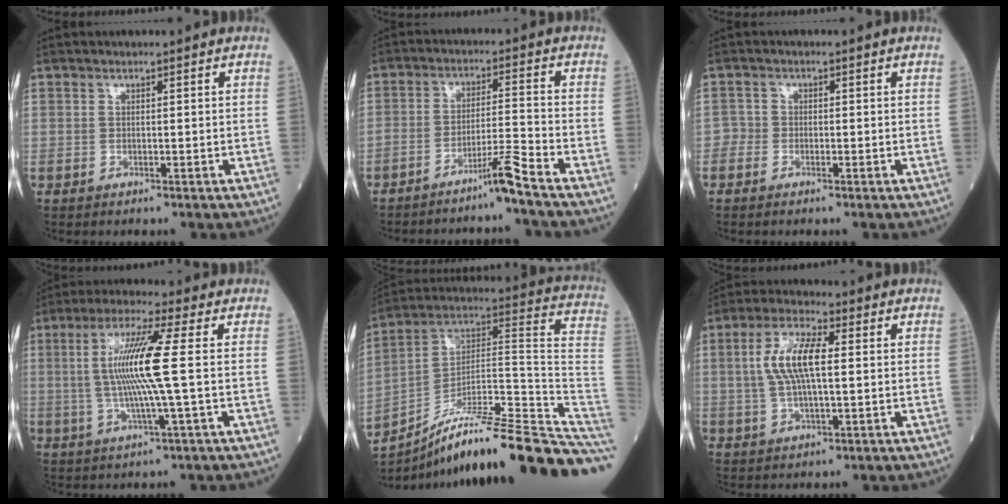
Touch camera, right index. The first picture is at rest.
{"total": 5.5, "force": [-4.4, -1.6, 2.9], "torque": [-0.048, -0.011, -0.083]}
{"total": 1.1, "force": [-0.6, 0.9, -0.1], "torque": [0.007, 0.005, -0.017]}
{"total": 10.7, "force": [0.8, -0.8, 10.7], "torque": [-0.216, 0.003, 0.011]}
{"total": 25.1, "force": [-19.5, 1.1, 15.7], "torque": [-0.143, 0.045, -0.308]}
{"total": 8.7, "force": [1.1, 2.4, 8.3], "torque": [-0.173, 0.013, 0.022]}